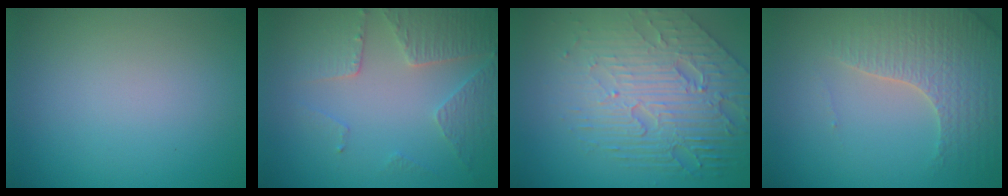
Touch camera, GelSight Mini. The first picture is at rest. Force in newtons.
{"total": 4.5, "press": 3.3, "slide": 3.1}
{"total": 8.4, "press": 5.6, "slide": 6.2}
{"total": 4.0, "press": 3.9, "slide": 1.1}